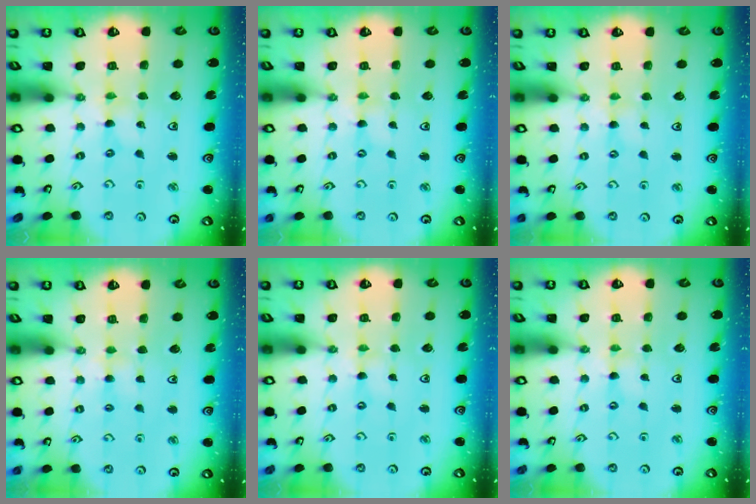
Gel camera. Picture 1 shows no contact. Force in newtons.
{"total": 0.0}
{"total": 1.3, "press": 1.2, "slide": 0.3}
{"total": 3.5, "press": 3.5, "slide": 0.6}
{"total": 1.3, "press": 1.3, "slide": 0.3}
{"total": 1.3, "press": 1.3, "slide": 0.3}